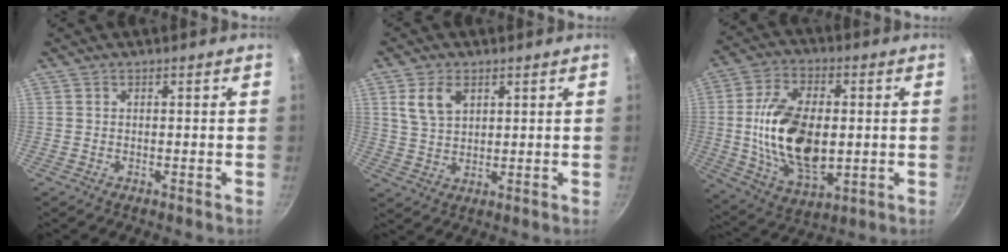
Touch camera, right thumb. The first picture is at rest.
{"total": 6.2, "force": [2.7, 3.8, 4.0], "torque": [-0.068, -0.008, 0.059]}
{"total": 19.1, "force": [-0.1, 10.7, 15.9], "torque": [-0.281, -0.008, 0.007]}